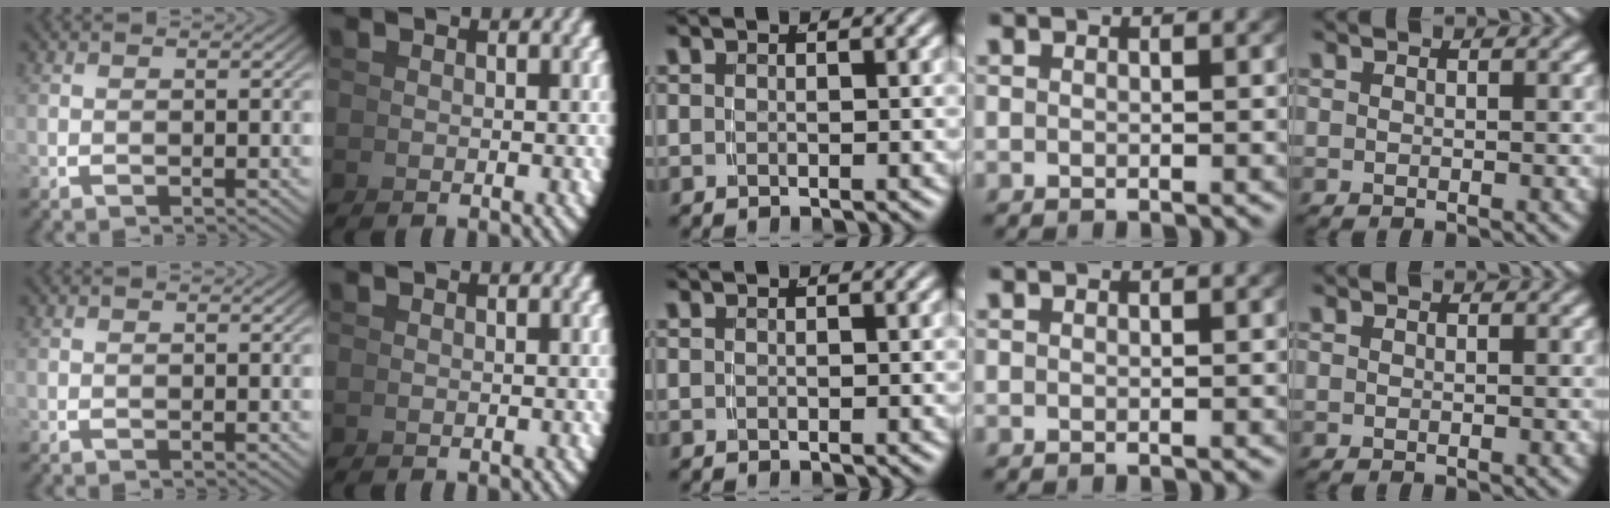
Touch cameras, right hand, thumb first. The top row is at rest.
{}